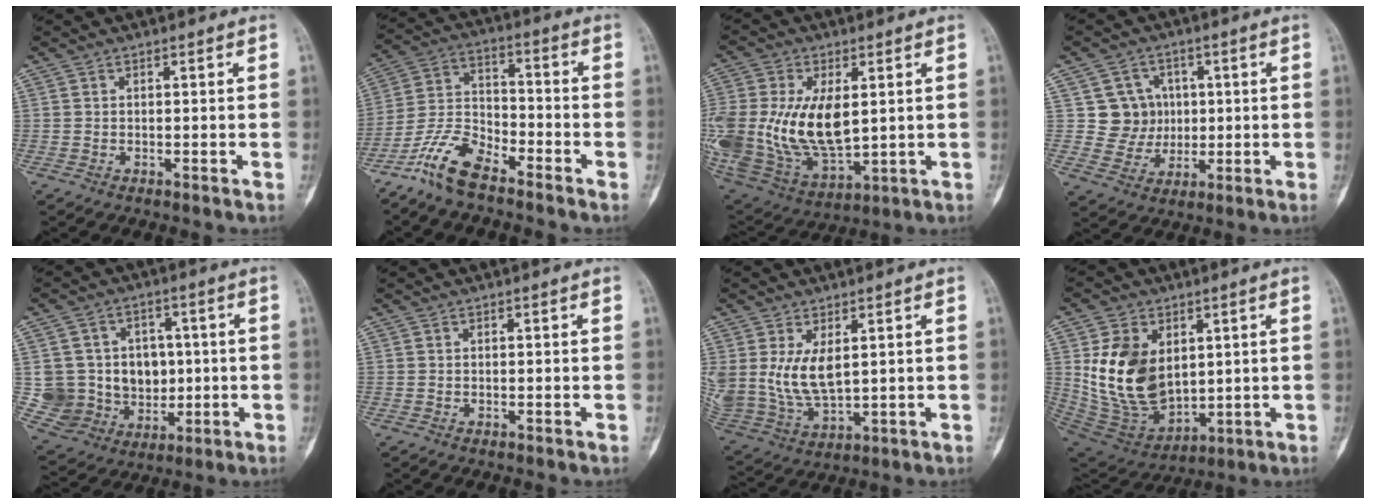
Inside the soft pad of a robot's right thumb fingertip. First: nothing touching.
{"total": 10.5, "force": [-7.8, 3.9, 5.8], "torque": [-0.126, 0.049, -0.162]}
{"total": 25.5, "force": [1.8, 14.9, 20.6], "torque": [-0.457, -0.020, 0.059]}
{"total": 8.0, "force": [1.4, 7.7, 1.5], "torque": [0.019, 0.006, 0.026]}
{"total": 14.3, "force": [0.6, 13.1, 5.6], "torque": [-0.057, 0.018, 0.041]}
{"total": 0.0}
{"total": 11.1, "force": [2.7, 6.1, 8.9], "torque": [-0.177, -0.019, 0.075]}
{"total": 17.0, "force": [3.3, 11.7, 11.9], "torque": [-0.190, -0.025, 0.089]}